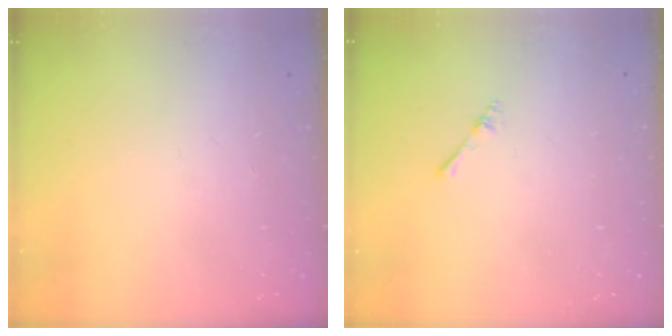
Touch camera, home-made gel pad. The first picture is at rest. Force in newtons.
{"total": 2.2, "press": 2.1, "slide": 0.3}